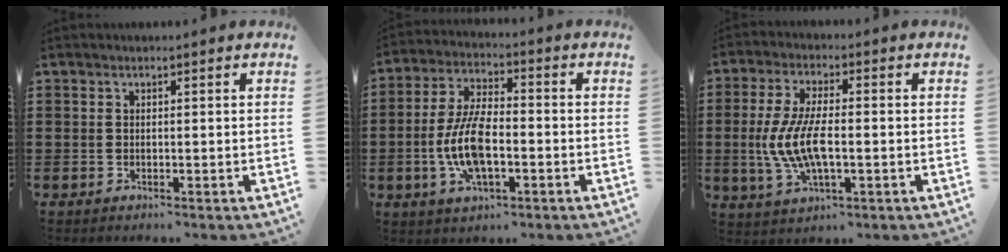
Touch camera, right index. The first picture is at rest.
{"total": 9.7, "force": [-2.2, 4.1, 8.5], "torque": [-0.199, -0.009, -0.048]}
{"total": 9.0, "force": [-1.4, 3.5, 8.1], "torque": [-0.183, -0.009, -0.032]}